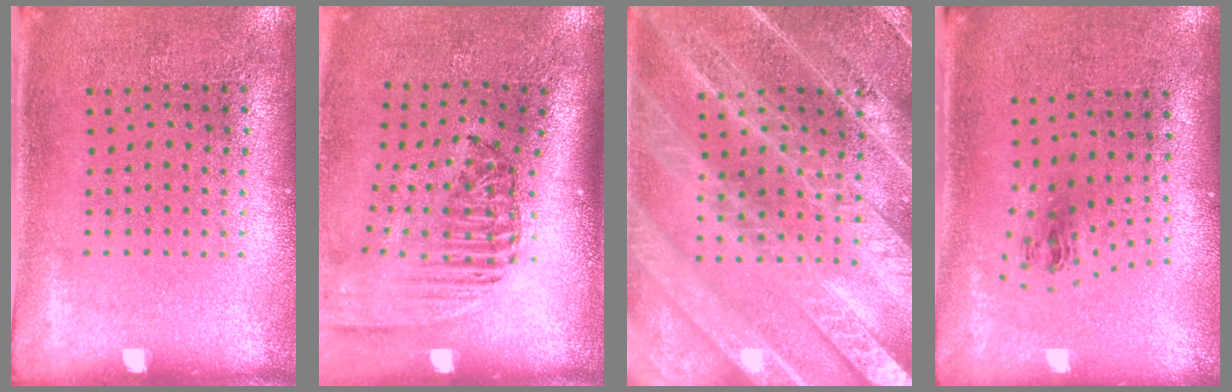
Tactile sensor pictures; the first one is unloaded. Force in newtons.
{"total": 2.3, "press": 1.6, "slide": 1.7}
{"total": 5.8, "press": 5.7, "slide": 0.6}
{"total": 0.9, "press": 0.4, "slide": 0.9}